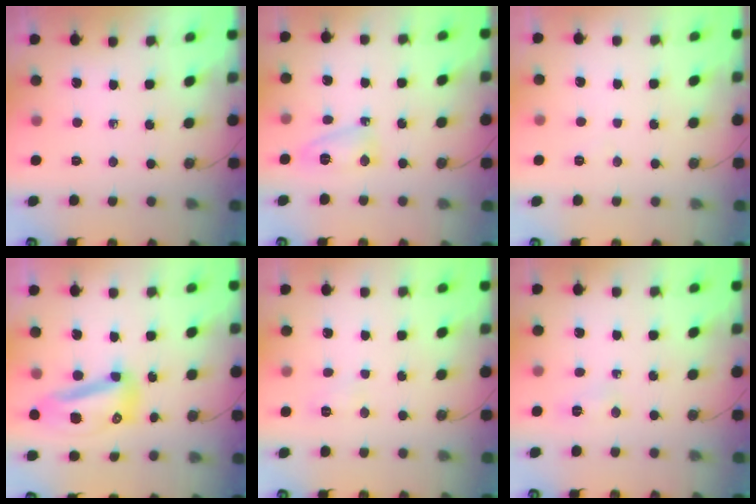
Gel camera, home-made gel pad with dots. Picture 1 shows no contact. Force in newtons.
{"total": 5.2, "press": 5.1, "slide": 1.1}
{"total": 9.9, "press": 3.3, "slide": 9.3}
{"total": 11.2, "press": 11.2, "slide": 1.1}
{"total": 3.9, "press": 3.9, "slide": 0.4}
{"total": 3.4, "press": 1.8, "slide": 2.8}